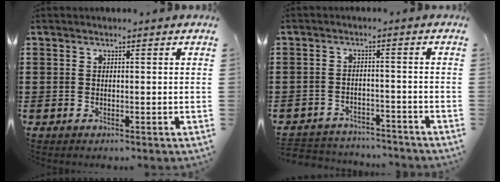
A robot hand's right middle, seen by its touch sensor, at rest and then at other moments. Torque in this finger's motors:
{"motor_torque": [0.00, 0.00, 0.00, -0.01]}